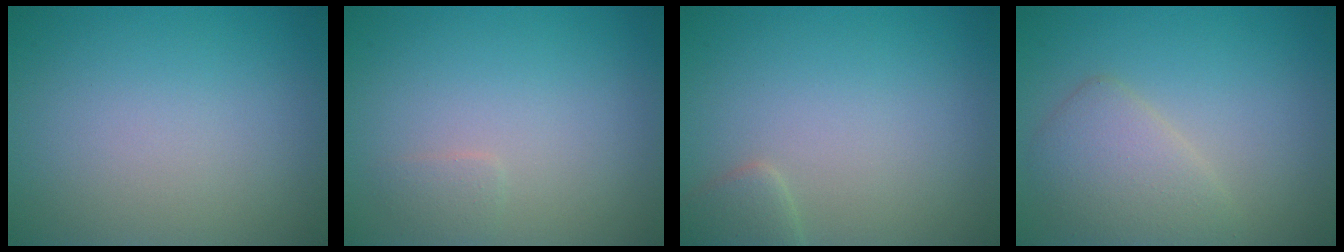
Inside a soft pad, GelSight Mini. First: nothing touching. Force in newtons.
{"total": 0.9, "press": 0.9, "slide": 0.1}
{"total": 1.7, "press": 1.7, "slide": 0.1}
{"total": 3.2, "press": 3.2, "slide": 0.3}